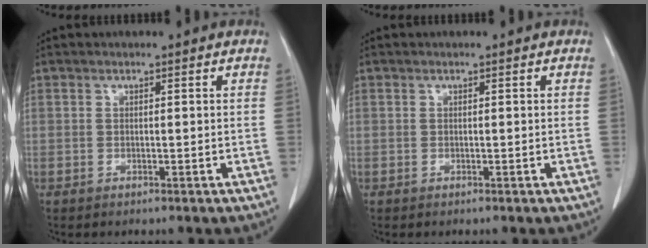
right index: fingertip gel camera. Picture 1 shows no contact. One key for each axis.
{"total": 0.0}